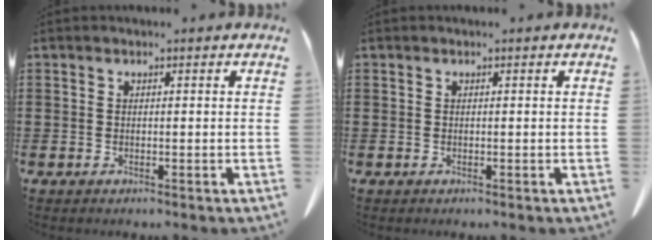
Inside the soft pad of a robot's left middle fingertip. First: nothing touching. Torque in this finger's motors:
{"motor_torque": [-0.04, -0.01, 0.03, -0.01]}